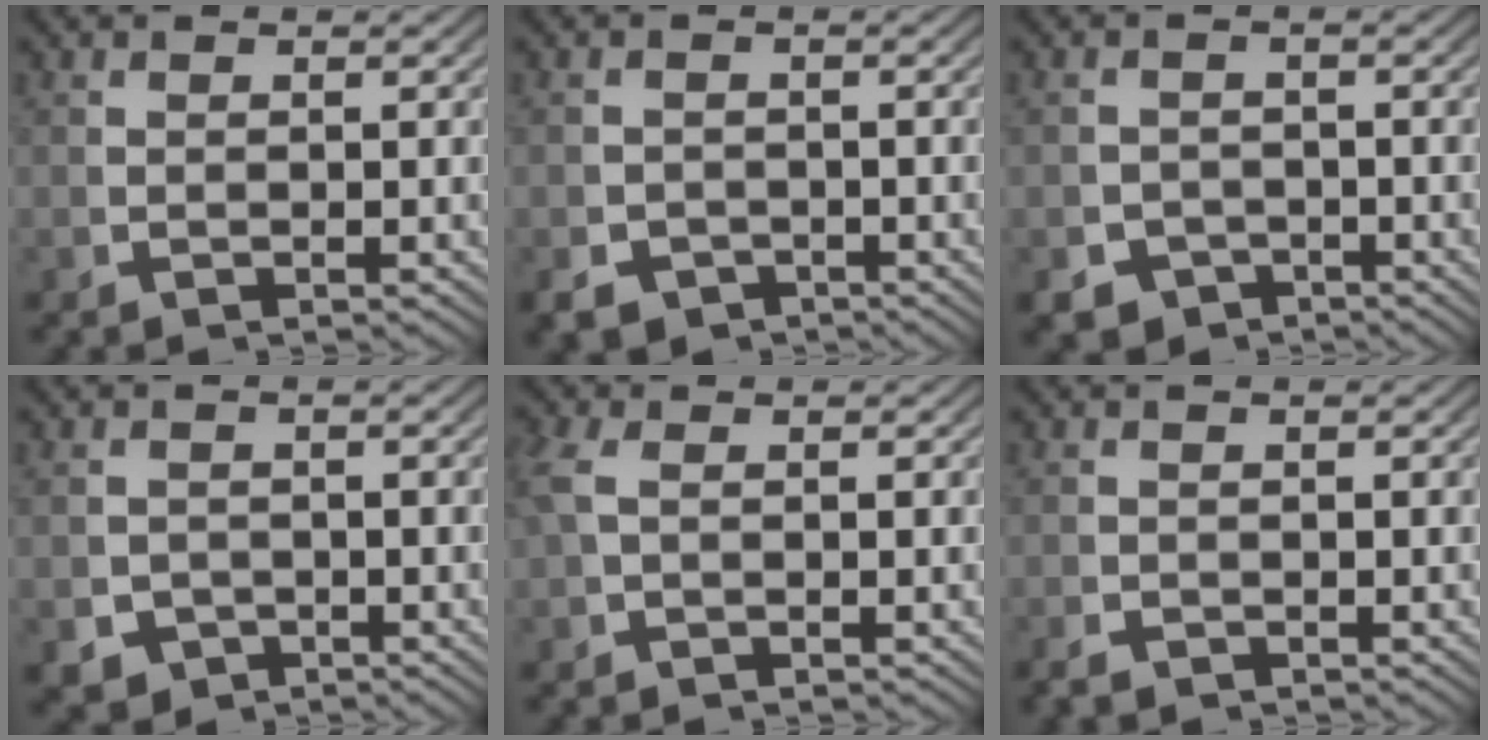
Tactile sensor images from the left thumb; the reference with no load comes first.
{"total": 4.5, "force": [-3.3, 2.8, 1.1], "torque": [-0.019, -0.027, -0.048]}
{"total": 5.1, "force": [-3.8, 3.2, 1.1], "torque": [-0.012, -0.027, -0.059]}
{"total": 4.5, "force": [-2.4, 3.5, 1.4], "torque": [-0.031, -0.032, -0.029]}
{"total": 1.3, "force": [0.2, 0.7, 1.1], "torque": [-0.037, 0.001, 0.009]}
{"total": 0.9, "force": [-0.9, 0.4, 0.1], "torque": [-0.006, -0.011, -0.013]}